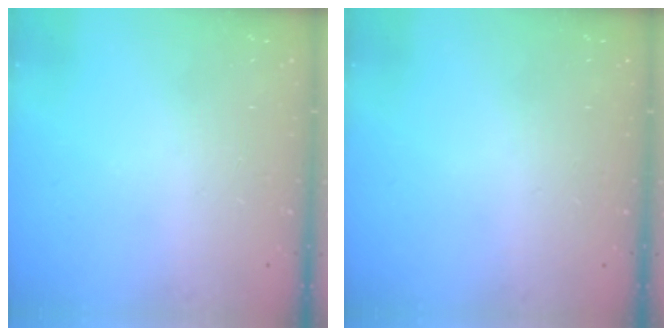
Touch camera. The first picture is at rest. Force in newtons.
{"total": 0.0}